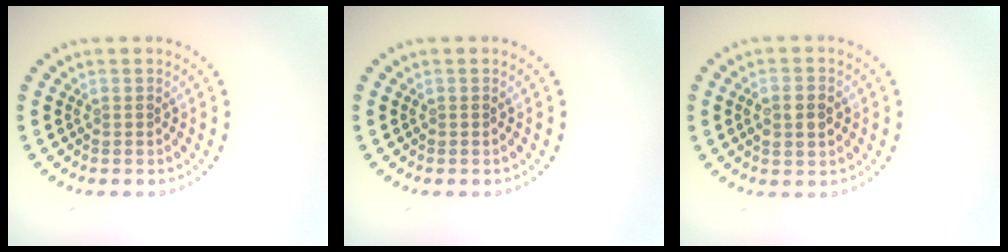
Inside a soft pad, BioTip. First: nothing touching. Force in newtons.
{"total": 0.0}
{"total": 2.4, "press": 2.4, "slide": 0.3}